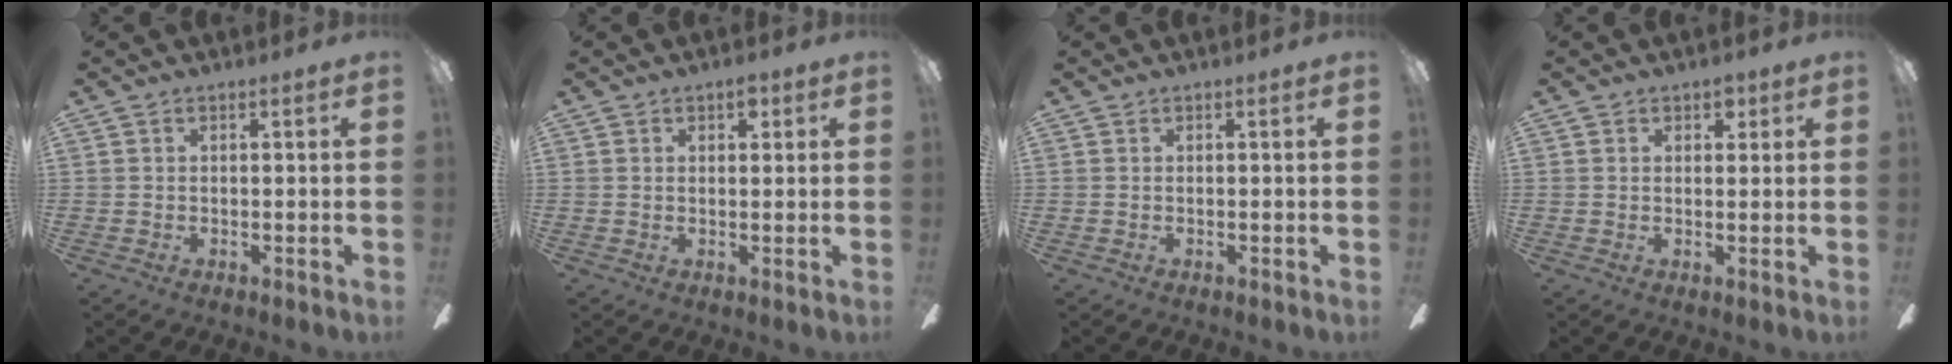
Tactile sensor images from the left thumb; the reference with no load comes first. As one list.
[{"total": 2.6, "force": [1.3, 1.5, 1.7], "torque": [-0.012, -0.002, 0.017]}, {"total": 0.0}, {"total": 2.6, "force": [1.4, 1.7, 1.3], "torque": [-0.010, 0.001, 0.021]}]